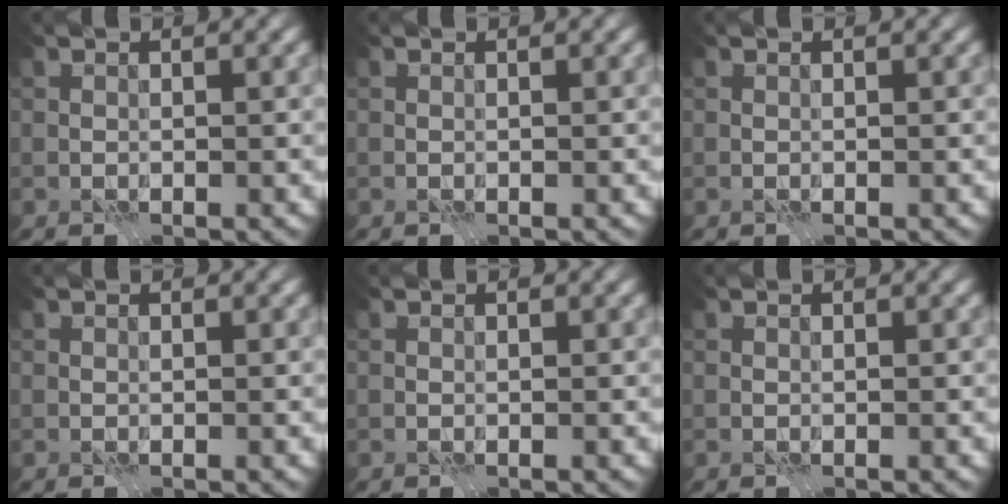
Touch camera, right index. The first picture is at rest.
{"total": 0.0}
{"total": 0.0}
{"total": 0.0}
{"total": 0.0}
{"total": 0.0}